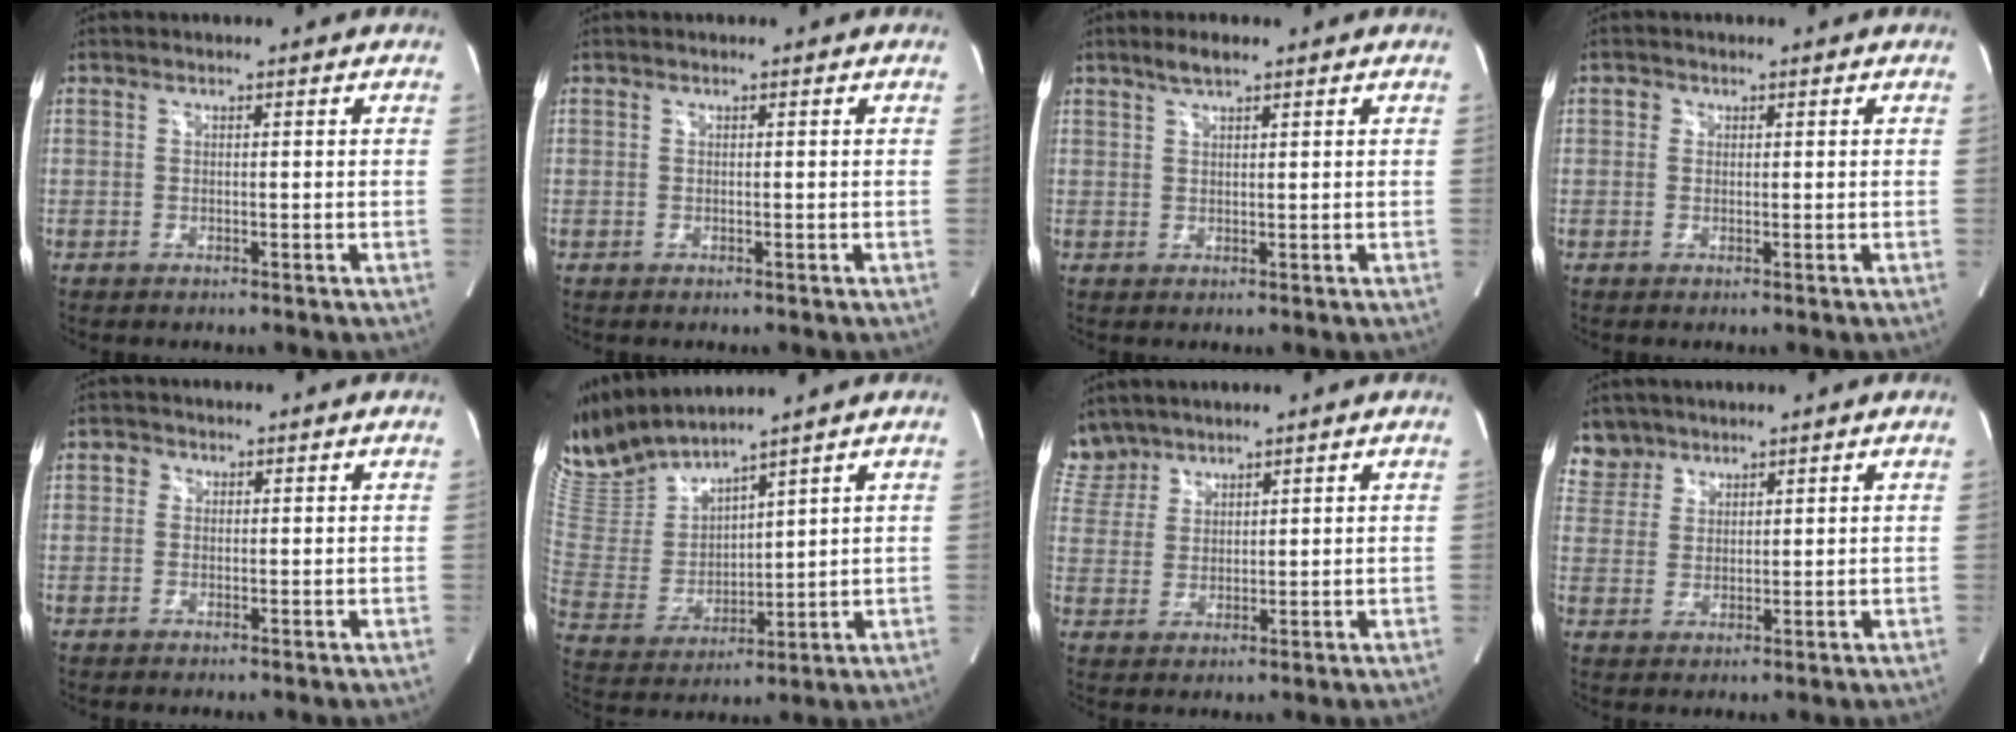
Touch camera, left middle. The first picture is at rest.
{"total": 0.0}
{"total": 2.7, "force": [2.1, 0.5, 1.7], "torque": [-0.040, 0.007, 0.041]}
{"total": 1.0, "force": [0.4, 0.9, 0.3], "torque": [0.001, 0.002, 0.005]}
{"total": 1.3, "force": [0.4, 1.2, 0.4], "torque": [-0.001, 0.003, 0.005]}
{"total": 11.6, "force": [10.9, 0.6, 3.8], "torque": [-0.096, -0.002, 0.236]}
{"total": 6.0, "force": [5.4, 2.5, -0.2], "torque": [0.002, 0.012, 0.120]}
{"total": 4.8, "force": [4.0, 2.6, -0.5], "torque": [0.017, 0.004, 0.081]}